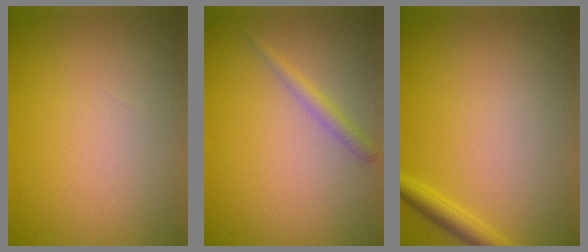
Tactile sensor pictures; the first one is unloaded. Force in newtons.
{"total": 1.4, "press": 1.4, "slide": 0.1}
{"total": 1.8, "press": 1.8, "slide": 0.1}